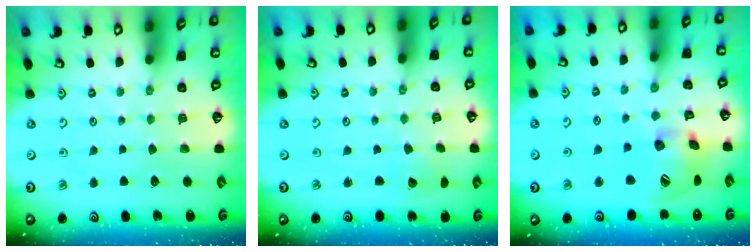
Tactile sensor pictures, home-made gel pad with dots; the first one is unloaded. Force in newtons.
{"total": 2.6, "press": 2.6, "slide": 0.3}
{"total": 18.1, "press": 17.9, "slide": 2.4}